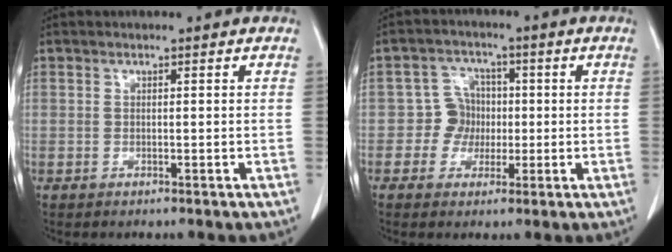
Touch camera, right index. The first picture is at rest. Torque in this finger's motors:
{"motor_torque": [-0.04, 0.00, -0.01, -0.01]}